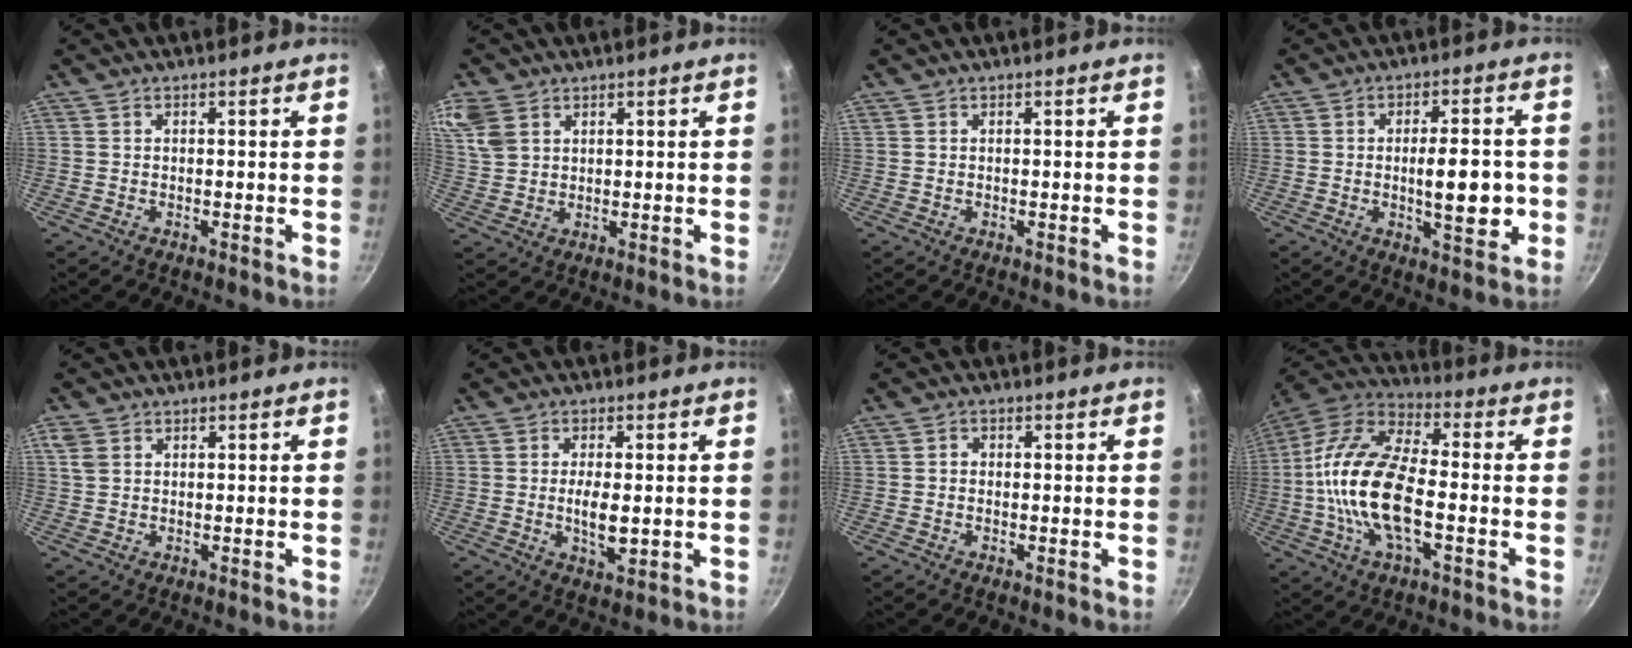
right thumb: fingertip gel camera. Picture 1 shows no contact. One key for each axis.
{"total": 9.1, "fx": 4.6, "fy": 6.3, "fz": 4.6, "tx": -0.097, "ty": 0.001, "tz": 0.099}
{"total": 0.0}
{"total": 10.2, "fx": -1.3, "fy": 3.8, "fz": 9.4, "tx": -0.116, "ty": 0.003, "tz": -0.017}
{"total": 2.9, "fx": 1.2, "fy": 2.1, "fz": 1.6, "tx": -0.030, "ty": 0.000, "tz": 0.026}
{"total": 5.5, "fx": -0.3, "fy": 2.3, "fz": 5.0, "tx": -0.091, "ty": -0.006, "tz": -0.004}
{"total": 1.3, "fx": 0.0, "fy": 1.1, "fz": 0.6, "tx": -0.008, "ty": 0.004, "tz": -0.002}
{"total": 19.2, "fx": -2.8, "fy": 8.7, "fz": 16.9, "tx": -0.317, "ty": 0.036, "tz": -0.071}